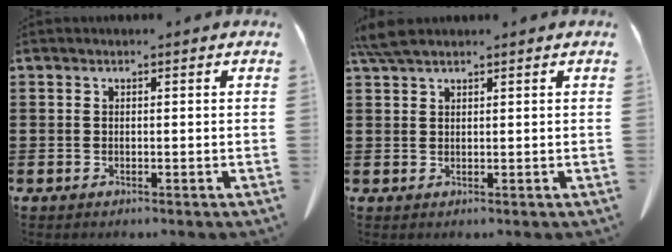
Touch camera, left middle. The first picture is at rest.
{"total": 3.3, "force": [2.5, 0.7, 2.1], "torque": [-0.047, 0.004, 0.048]}